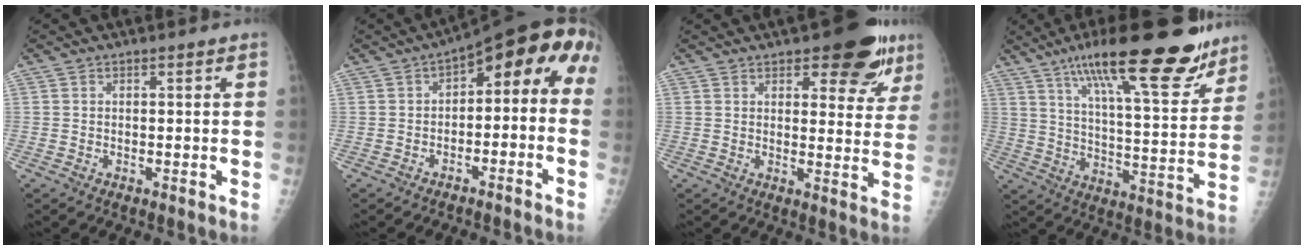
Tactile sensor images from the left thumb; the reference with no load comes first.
{"total": 9.8, "force": [-2.0, 5.7, 7.7], "torque": [-0.070, 0.062, -0.033]}
{"total": 11.6, "force": [7.1, 4.9, 7.8], "torque": [-0.050, -0.032, 0.089]}
{"total": 24.5, "force": [16.6, 5.8, 17.1], "torque": [-0.232, -0.057, 0.258]}